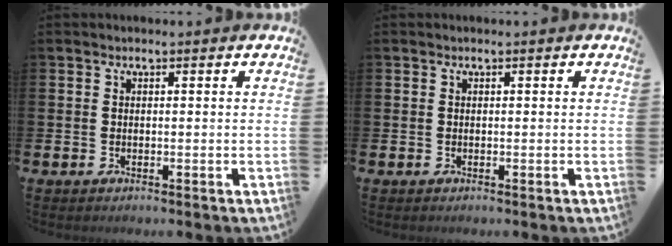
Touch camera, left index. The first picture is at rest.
{"total": 0.0}